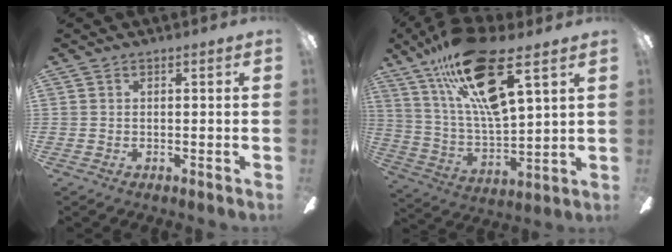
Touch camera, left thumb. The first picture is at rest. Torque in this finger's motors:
{"motor_torque": [2.45, 2.13, 2.02, -0.75, 0.19]}